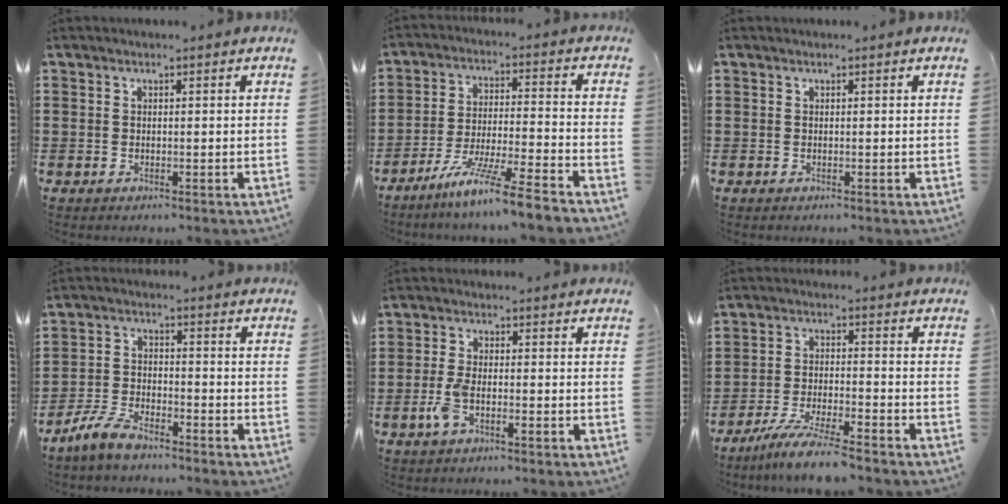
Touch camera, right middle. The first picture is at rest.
{"total": 9.3, "force": [-7.9, -0.9, 4.9], "torque": [-0.098, -0.008, -0.157]}
{"total": 0.0}
{"total": 5.8, "force": [-4.9, 1.3, 2.7], "torque": [-0.076, -0.003, -0.102]}
{"total": 4.2, "force": [-1.4, 1.6, 3.6], "torque": [-0.088, -0.003, -0.033]}
{"total": 6.8, "force": [-5.9, -0.1, 3.4], "torque": [-0.070, -0.015, -0.112]}